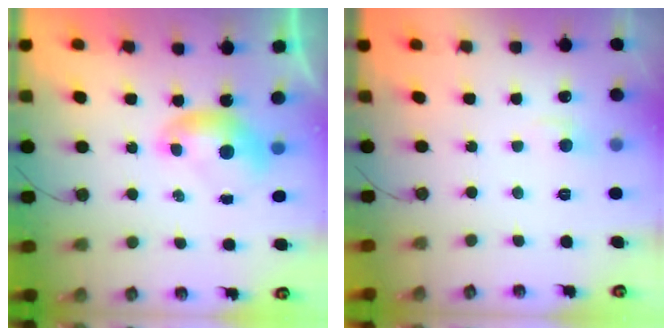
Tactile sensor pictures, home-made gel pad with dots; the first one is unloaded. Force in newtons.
{"total": 1.2, "press": 0.8, "slide": 0.8}